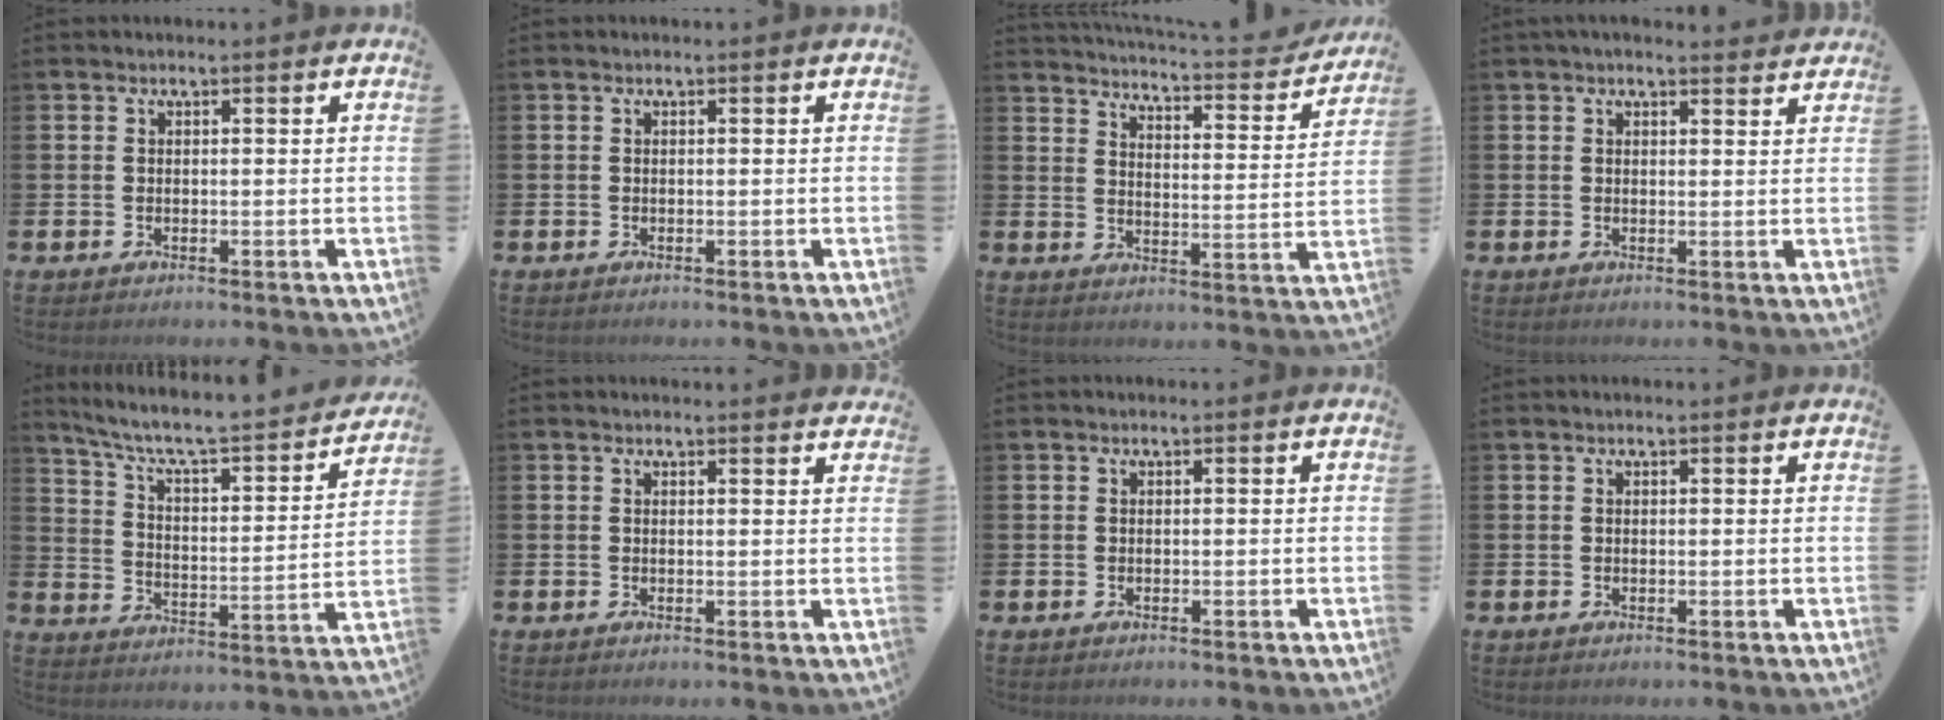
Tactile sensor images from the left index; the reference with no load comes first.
{"total": 0.0}
{"total": 4.0, "force": [3.9, 0.1, 0.9], "torque": [-0.034, -0.041, 0.057]}
{"total": 2.0, "force": [1.9, 0.3, 0.4], "torque": [-0.009, -0.007, 0.035]}
{"total": 7.1, "force": [6.2, 1.2, 3.1], "torque": [-0.087, -0.053, 0.097]}
{"total": 0.8, "force": [0.8, 0.0, 0.1], "torque": [0.007, -0.004, 0.013]}
{"total": 0.0}
{"total": 0.0}